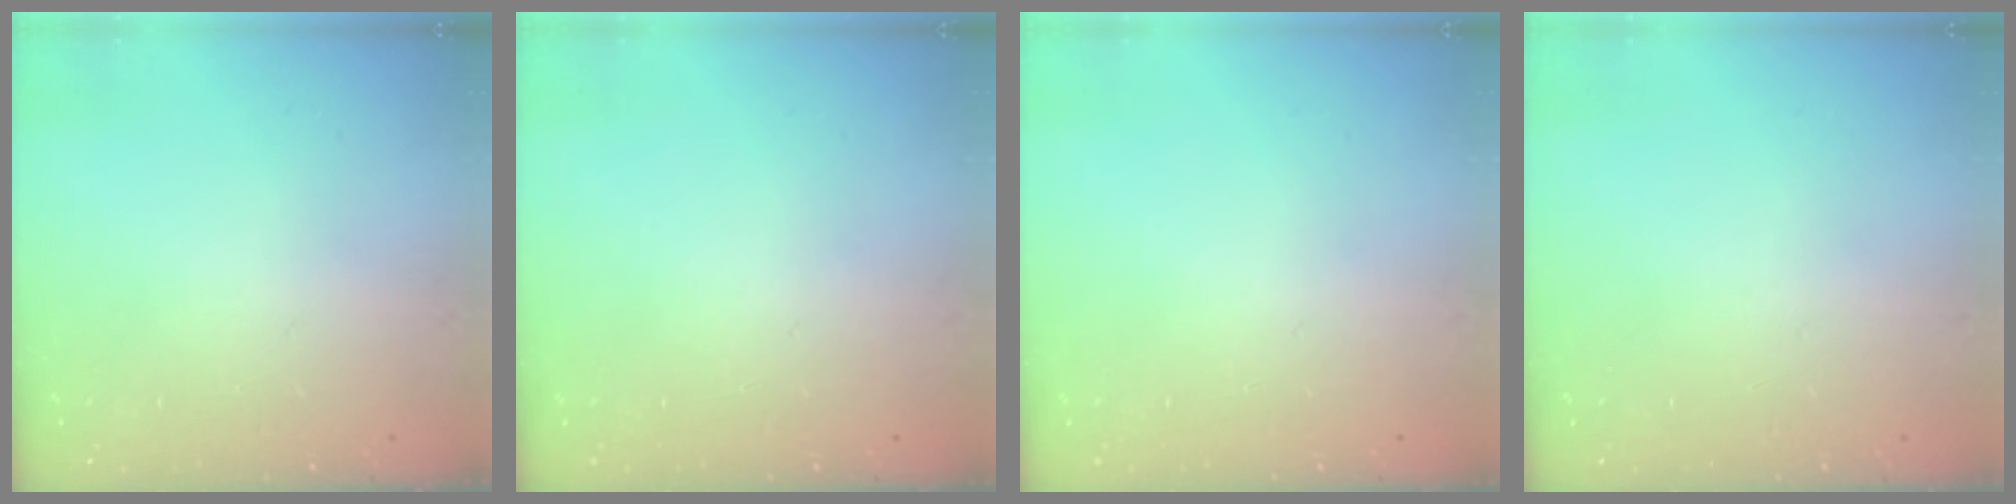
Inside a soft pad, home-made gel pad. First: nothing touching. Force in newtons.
{"total": 0.0}
{"total": 0.0}
{"total": 0.0}